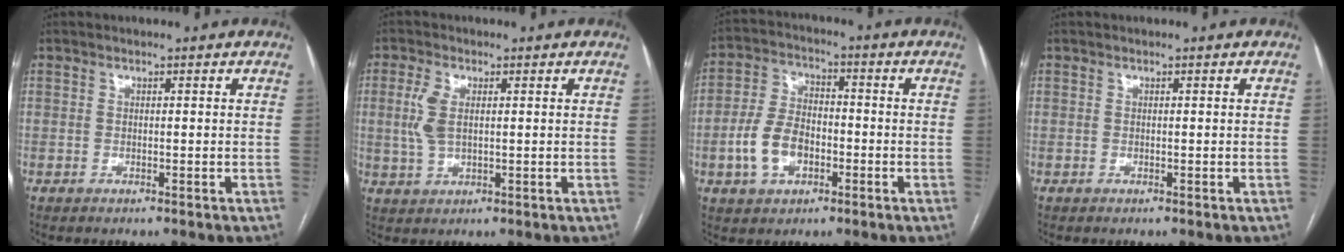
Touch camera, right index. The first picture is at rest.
{"total": 4.9, "force": [0.9, 2.3, 4.2], "torque": [-0.107, 0.007, 0.021]}
{"total": 8.8, "force": [-2.7, 5.5, 6.3], "torque": [-0.140, 0.017, -0.048]}
{"total": 0.0}